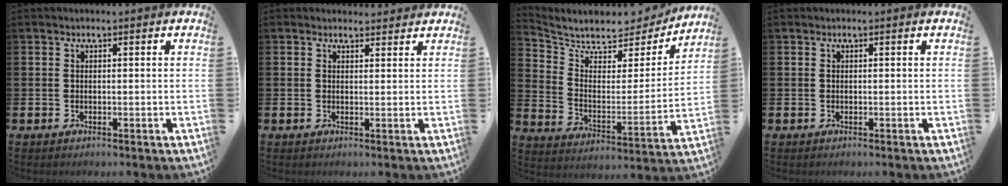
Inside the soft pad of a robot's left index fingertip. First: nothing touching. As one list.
[{"total": 1.4, "force": [1.3, 0.5, 0.0], "torque": [0.007, -0.004, 0.022]}, {"total": 6.1, "force": [5.6, 2.3, 0.9], "torque": [-0.059, -0.055, 0.092]}, {"total": 0.0}]